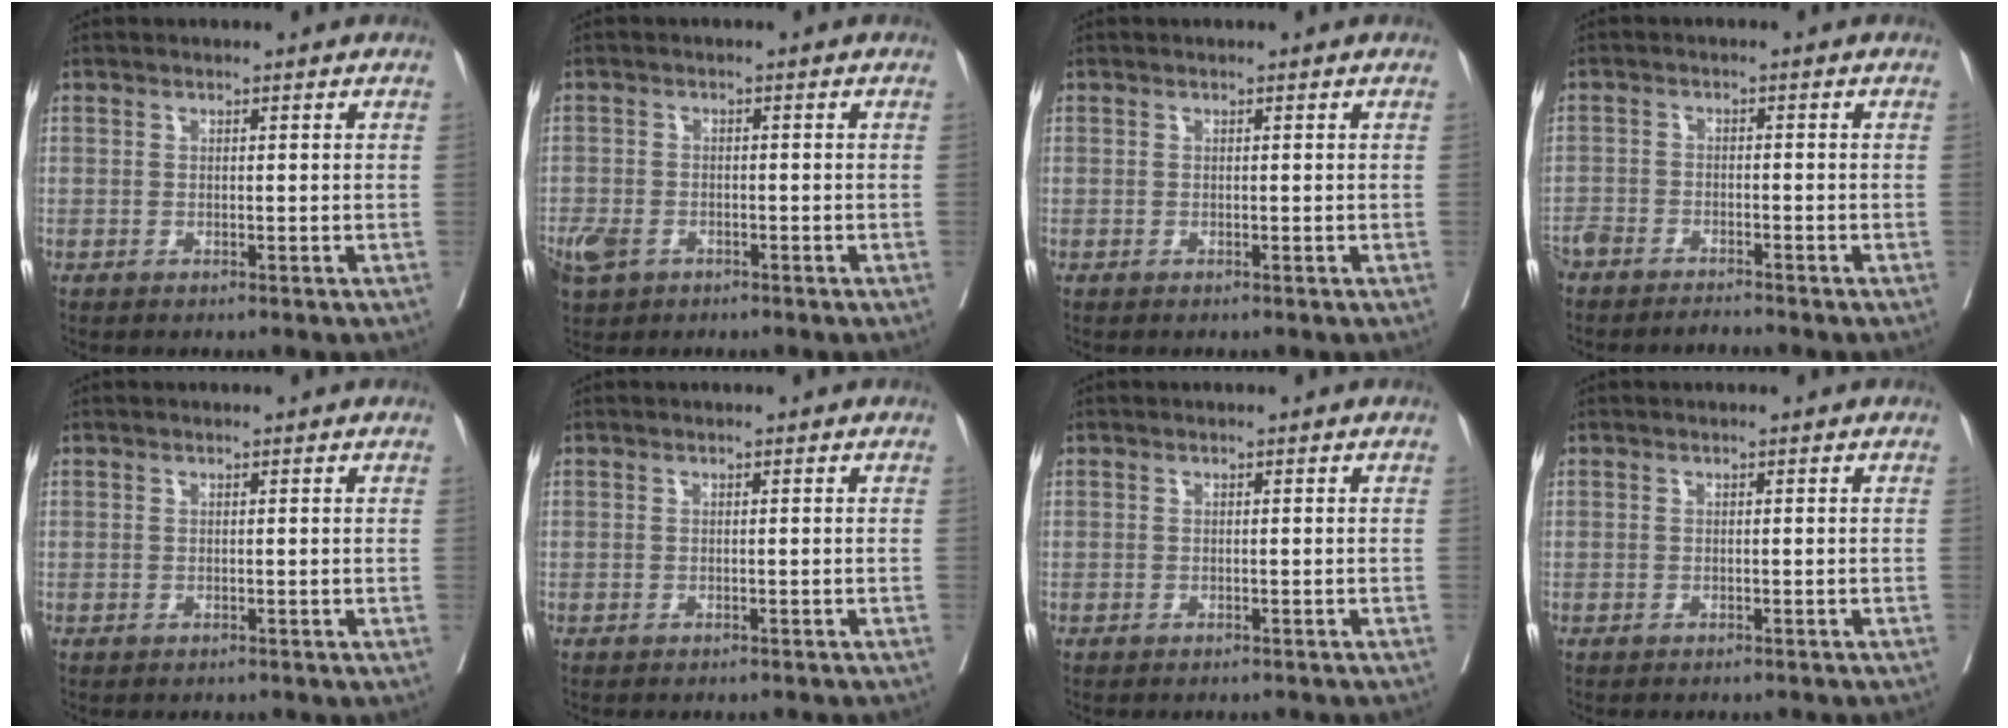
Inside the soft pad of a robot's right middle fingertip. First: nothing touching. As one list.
[{"total": 6.9, "force": [-3.8, 4.7, 3.3], "torque": [-0.080, -0.007, -0.063]}, {"total": 0.0}, {"total": 4.5, "force": [-4.3, 0.8, 1.0], "torque": [-0.012, -0.005, -0.078]}, {"total": 1.6, "force": [-1.5, 0.5, 0.1], "torque": [-0.004, -0.003, -0.022]}, {"total": 5.4, "force": [-5.2, 0.8, 1.2], "torque": [-0.015, -0.010, -0.055]}, {"total": 4.8, "force": [-4.6, 0.6, 0.9], "torque": [-0.011, -0.009, -0.049]}, {"total": 5.2, "force": [-5.0, 0.8, 1.2], "torque": [-0.016, -0.009, -0.054]}]